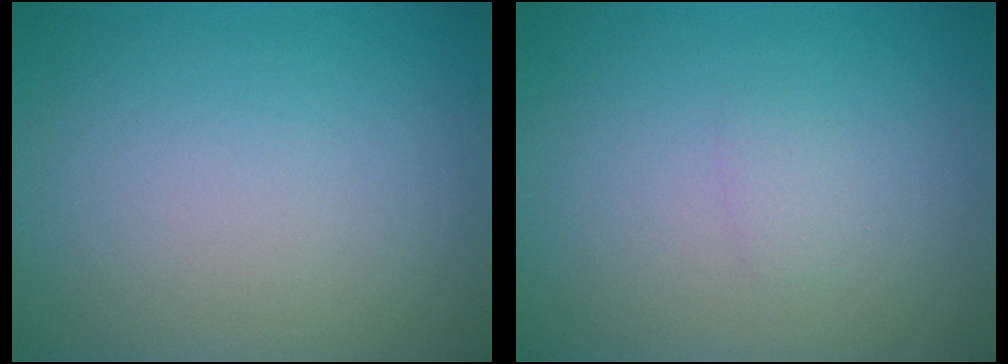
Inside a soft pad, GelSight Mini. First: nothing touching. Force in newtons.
{"total": 0.7, "press": 0.7, "slide": 0.0}